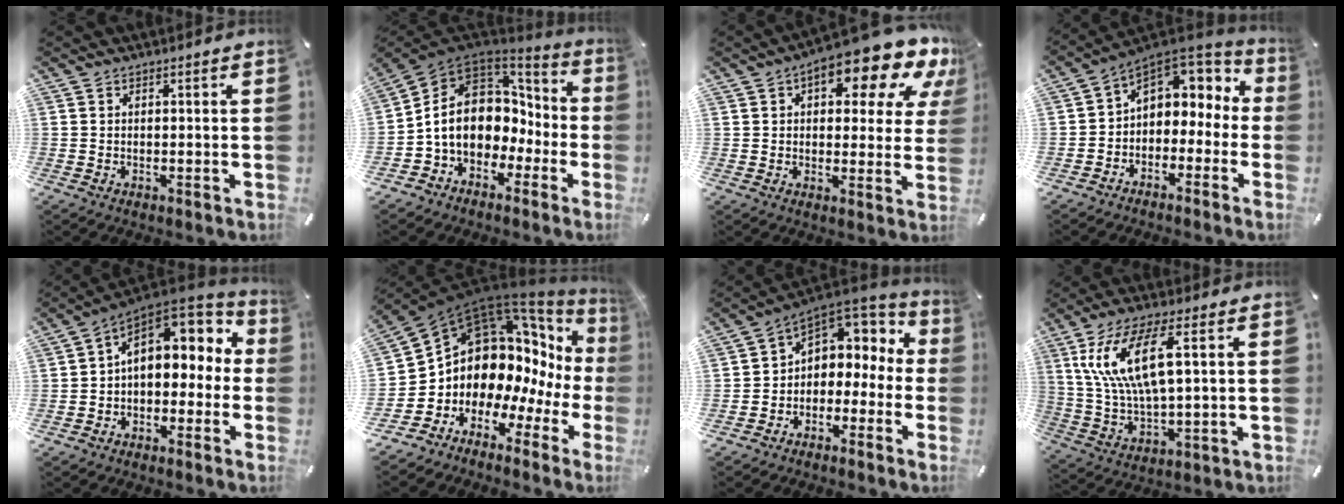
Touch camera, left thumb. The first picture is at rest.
{"total": 12.4, "force": [-0.2, 10.3, 6.8], "torque": [-0.152, -0.005, -0.004]}
{"total": 14.6, "force": [8.9, 5.8, 10.1], "torque": [-0.134, -0.067, 0.143]}
{"total": 7.3, "force": [2.8, 5.9, 3.1], "torque": [-0.052, -0.027, 0.056]}
{"total": 10.9, "force": [3.7, 7.7, 6.8], "torque": [-0.107, -0.022, 0.066]}
{"total": 13.3, "force": [4.7, 10.3, 7.0], "torque": [-0.130, -0.090, 0.093]}
{"total": 5.9, "force": [2.1, 5.1, 2.0], "torque": [-0.039, -0.027, 0.043]}
{"total": 13.6, "force": [5.2, 4.6, 11.7], "torque": [-0.259, 0.002, 0.088]}